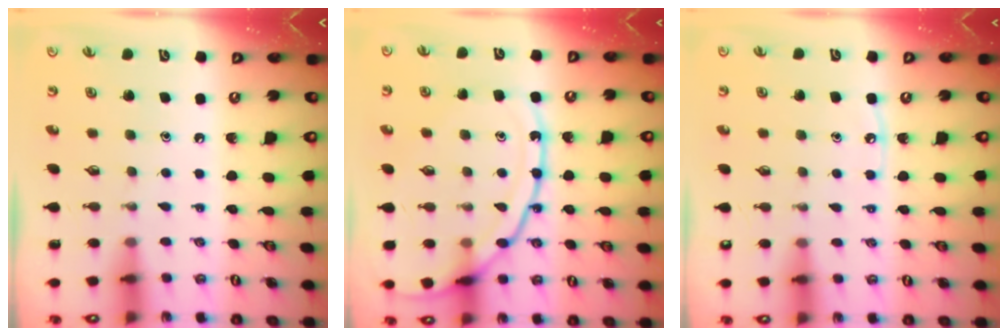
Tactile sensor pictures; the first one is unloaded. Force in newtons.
{"total": 16.2, "press": 16.1, "slide": 1.5}
{"total": 4.4, "press": 4.3, "slide": 0.6}